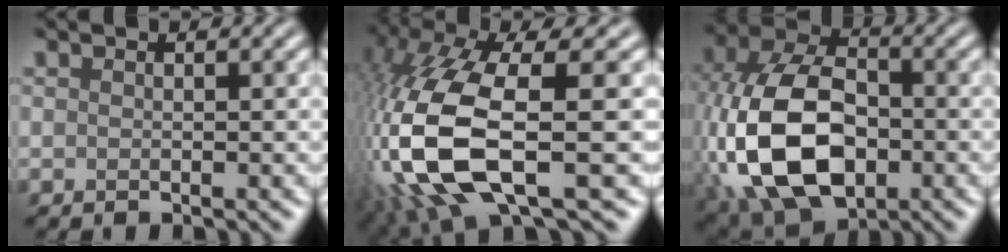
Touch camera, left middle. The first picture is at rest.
{"total": 13.2, "force": [-2.8, 5.1, 11.9], "torque": [-0.290, -0.018, -0.050]}
{"total": 14.3, "force": [-3.0, 9.2, 10.6], "torque": [-0.241, -0.012, -0.064]}